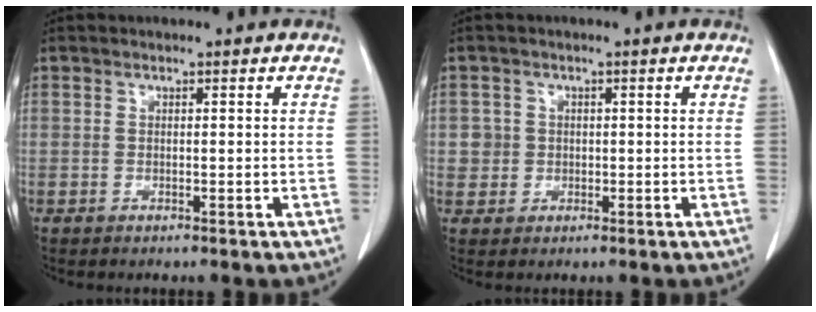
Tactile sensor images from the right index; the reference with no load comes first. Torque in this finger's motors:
{"motor_torque": [0.07, -0.03, 0.01, 0.01]}